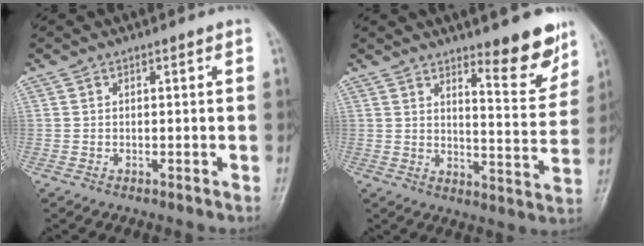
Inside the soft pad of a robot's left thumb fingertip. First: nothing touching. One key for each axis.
{"total": 10.3, "fx": 7.2, "fy": 2.3, "fz": 7.0, "tx": -0.068, "ty": -0.058, "tz": 0.106}